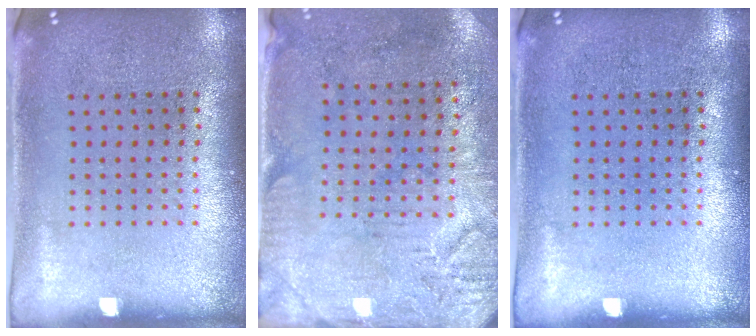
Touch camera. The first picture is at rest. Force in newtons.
{"total": 3.0, "press": 2.5, "slide": 1.8}
{"total": 0.0}